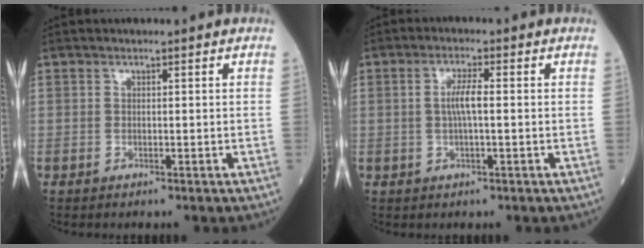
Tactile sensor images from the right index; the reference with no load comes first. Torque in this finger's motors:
{"motor_torque": [0.10, 0.01, 0.05, 0.02]}